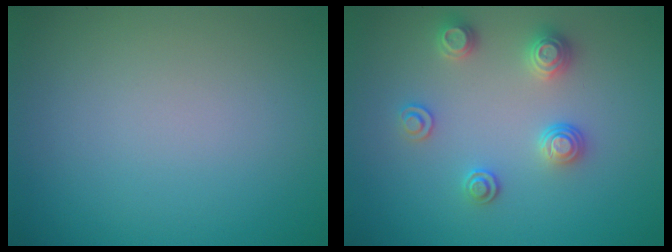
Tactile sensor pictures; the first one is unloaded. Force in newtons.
{"total": 2.6, "press": 2.6, "slide": 0.2}